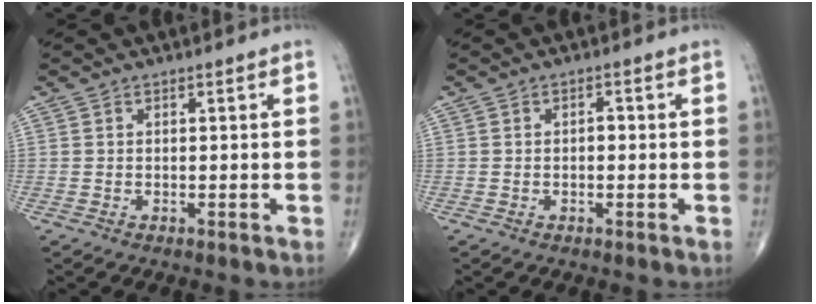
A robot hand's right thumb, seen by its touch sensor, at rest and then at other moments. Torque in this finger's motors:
{"motor_torque": [0.41, 0.63, 0.22, -0.08, -0.03]}